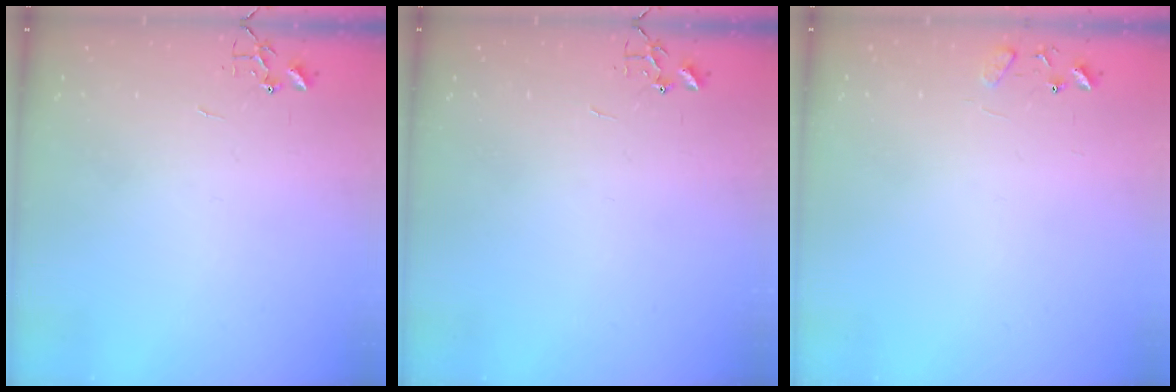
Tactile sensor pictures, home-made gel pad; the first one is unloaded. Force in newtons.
{"total": 0.0}
{"total": 7.7, "press": 7.7, "slide": 0.6}